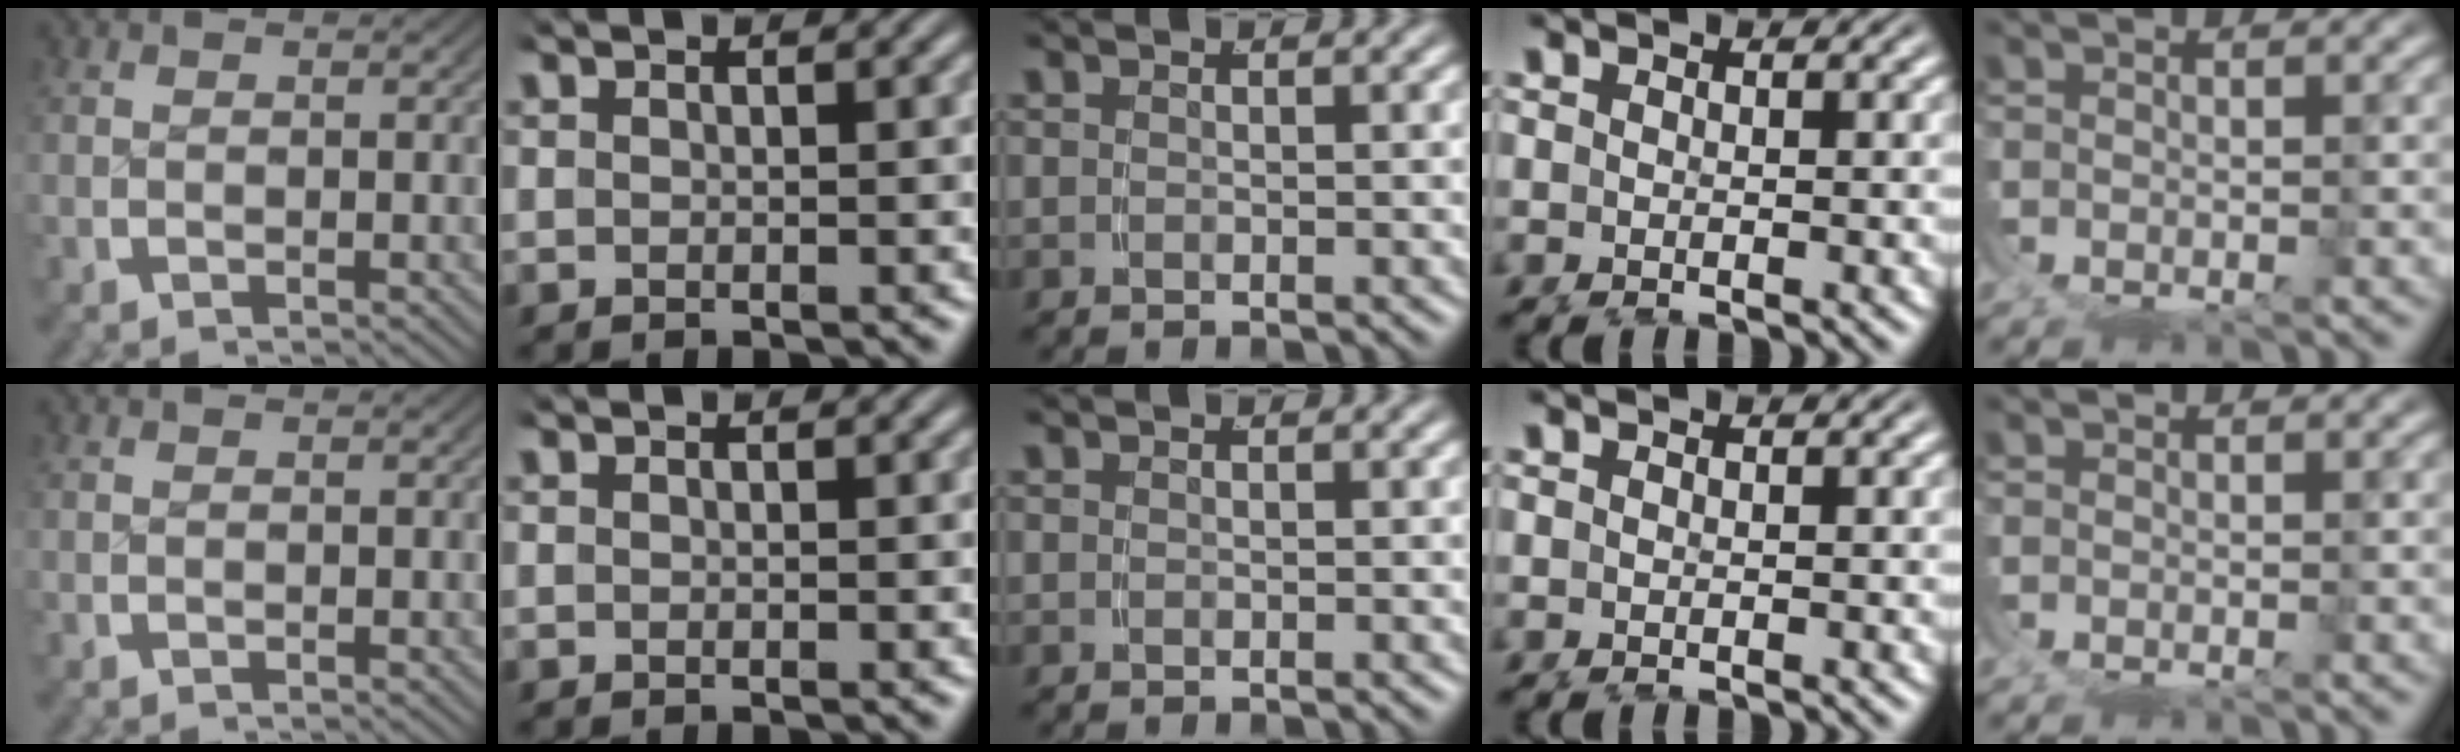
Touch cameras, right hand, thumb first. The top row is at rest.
{}